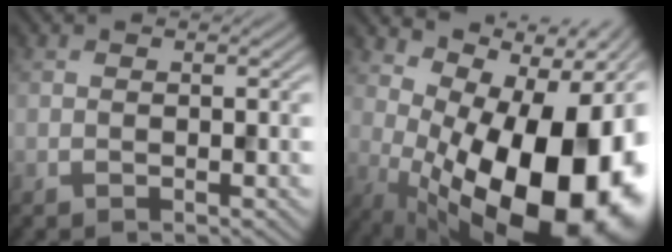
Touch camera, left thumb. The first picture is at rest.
{"total": 20.3, "force": [-3.2, 10.1, 17.3], "torque": [-0.210, -0.020, -0.035]}